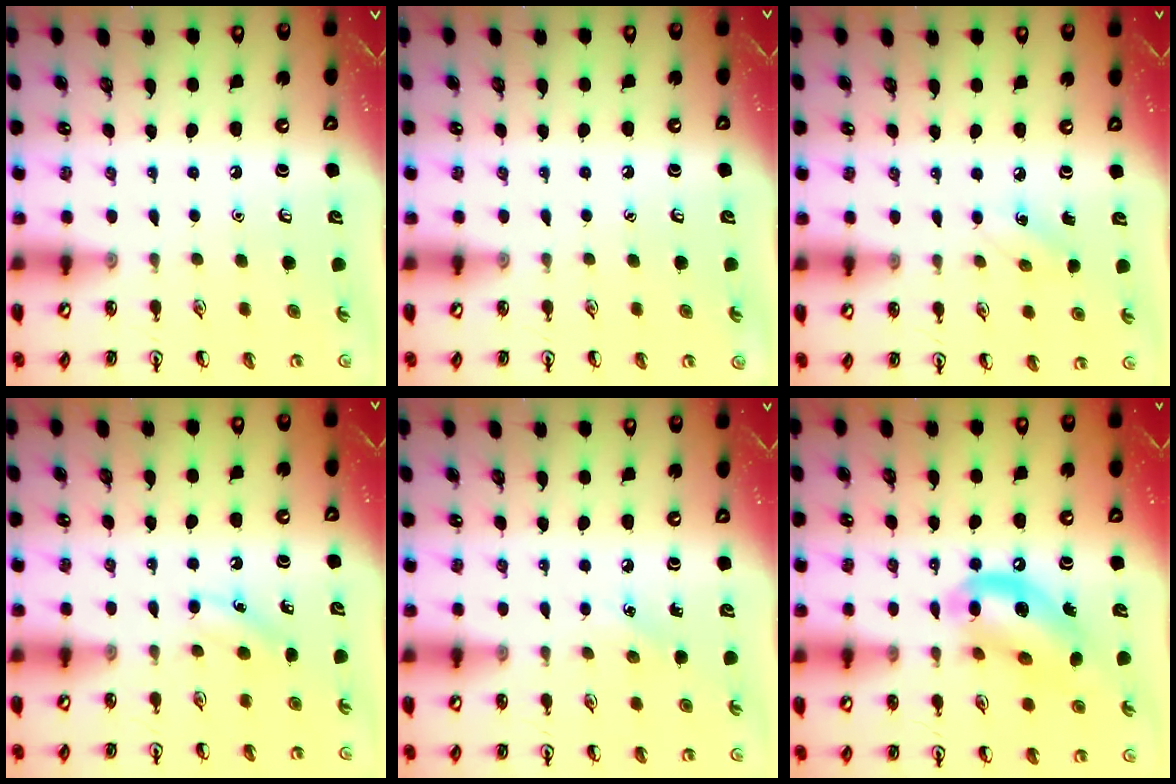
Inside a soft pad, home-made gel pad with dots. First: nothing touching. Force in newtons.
{"total": 0.0}
{"total": 3.7, "press": 3.5, "slide": 1.2}
{"total": 3.9, "press": 3.6, "slide": 1.4}
{"total": 3.7, "press": 3.5, "slide": 1.3}
{"total": 12.2, "press": 11.5, "slide": 4.1}